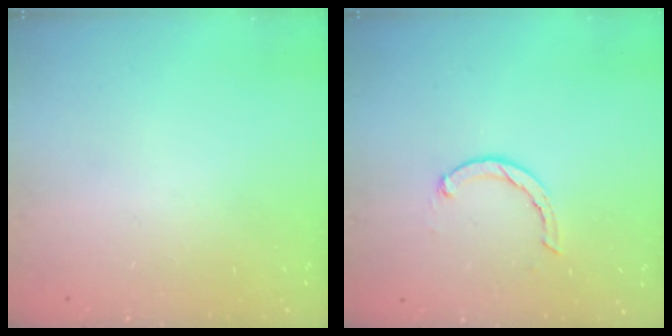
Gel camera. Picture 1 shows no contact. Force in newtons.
{"total": 1.9, "press": 1.9, "slide": 0.3}